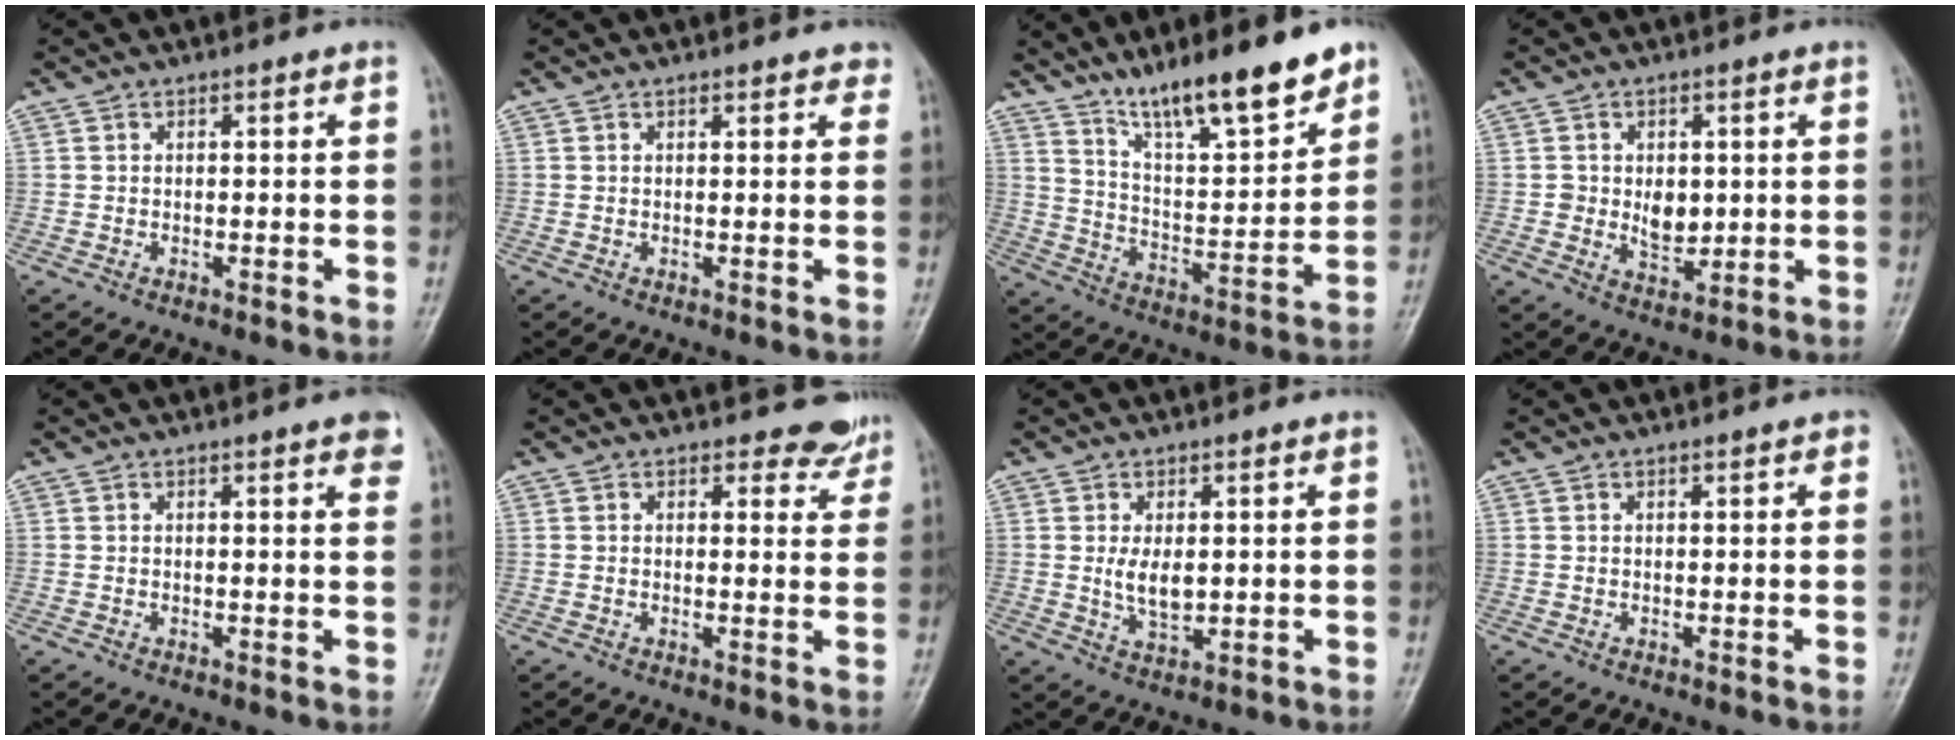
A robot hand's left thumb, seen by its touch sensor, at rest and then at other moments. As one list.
[{"total": 2.4, "force": [1.9, 1.0, 1.2], "torque": [0.005, 0.000, 0.017]}, {"total": 16.9, "force": [12.6, 3.5, 10.8], "torque": [-0.148, -0.077, 0.219]}, {"total": 5.4, "force": [0.4, 4.0, 3.7], "torque": [-0.034, -0.007, 0.014]}, {"total": 3.6, "force": [2.3, 0.7, 2.7], "torque": [-0.022, -0.002, 0.023]}, {"total": 4.3, "force": [3.9, 1.9, 0.0], "torque": [0.028, -0.029, 0.030]}, {"total": 4.7, "force": [0.7, 2.4, 3.9], "torque": [-0.065, -0.012, 0.018]}, {"total": 1.0, "force": [0.6, 0.3, 0.8], "torque": [-0.009, 0.001, 0.006]}]